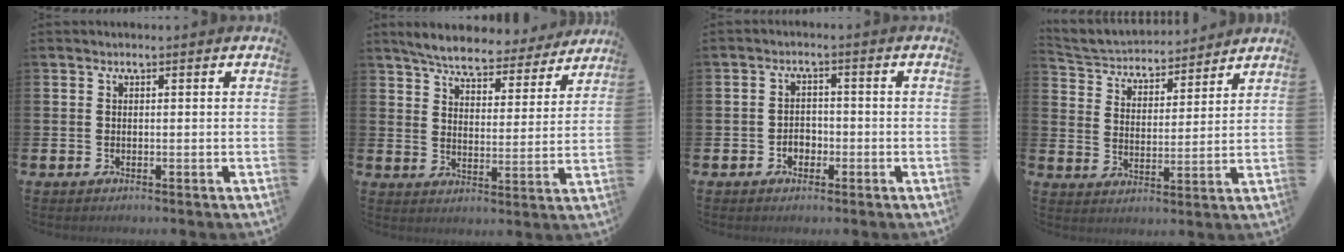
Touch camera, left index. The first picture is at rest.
{"total": 6.6, "force": [6.3, 1.0, 1.8], "torque": [-0.053, -0.037, 0.107]}
{"total": 2.3, "force": [-1.0, 1.8, 0.9], "torque": [-0.018, 0.003, -0.024]}
{"total": 4.3, "force": [4.0, 1.5, 0.1], "torque": [-0.029, -0.036, 0.064]}